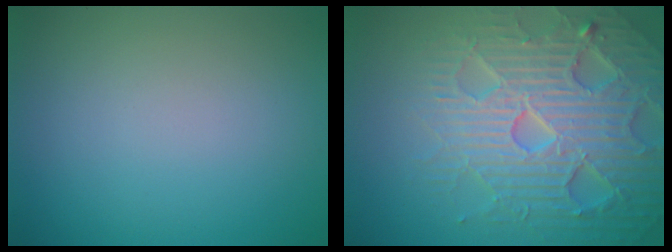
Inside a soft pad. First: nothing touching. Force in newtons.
{"total": 7.5, "press": 7.3, "slide": 1.5}